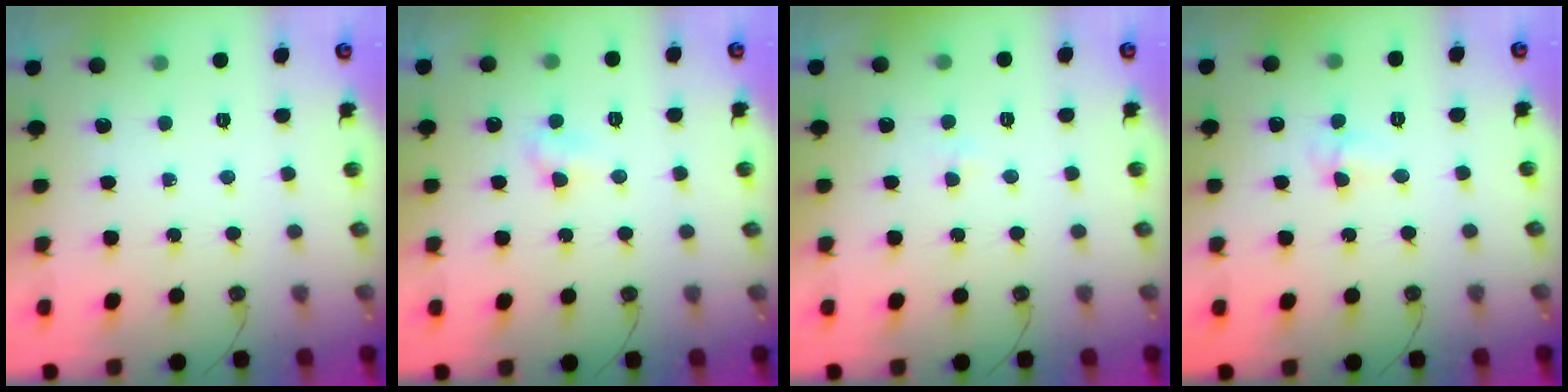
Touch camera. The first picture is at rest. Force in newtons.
{"total": 3.6, "press": 3.5, "slide": 0.6}
{"total": 2.1, "press": 1.6, "slide": 1.2}
{"total": 3.8, "press": 3.7, "slide": 0.8}